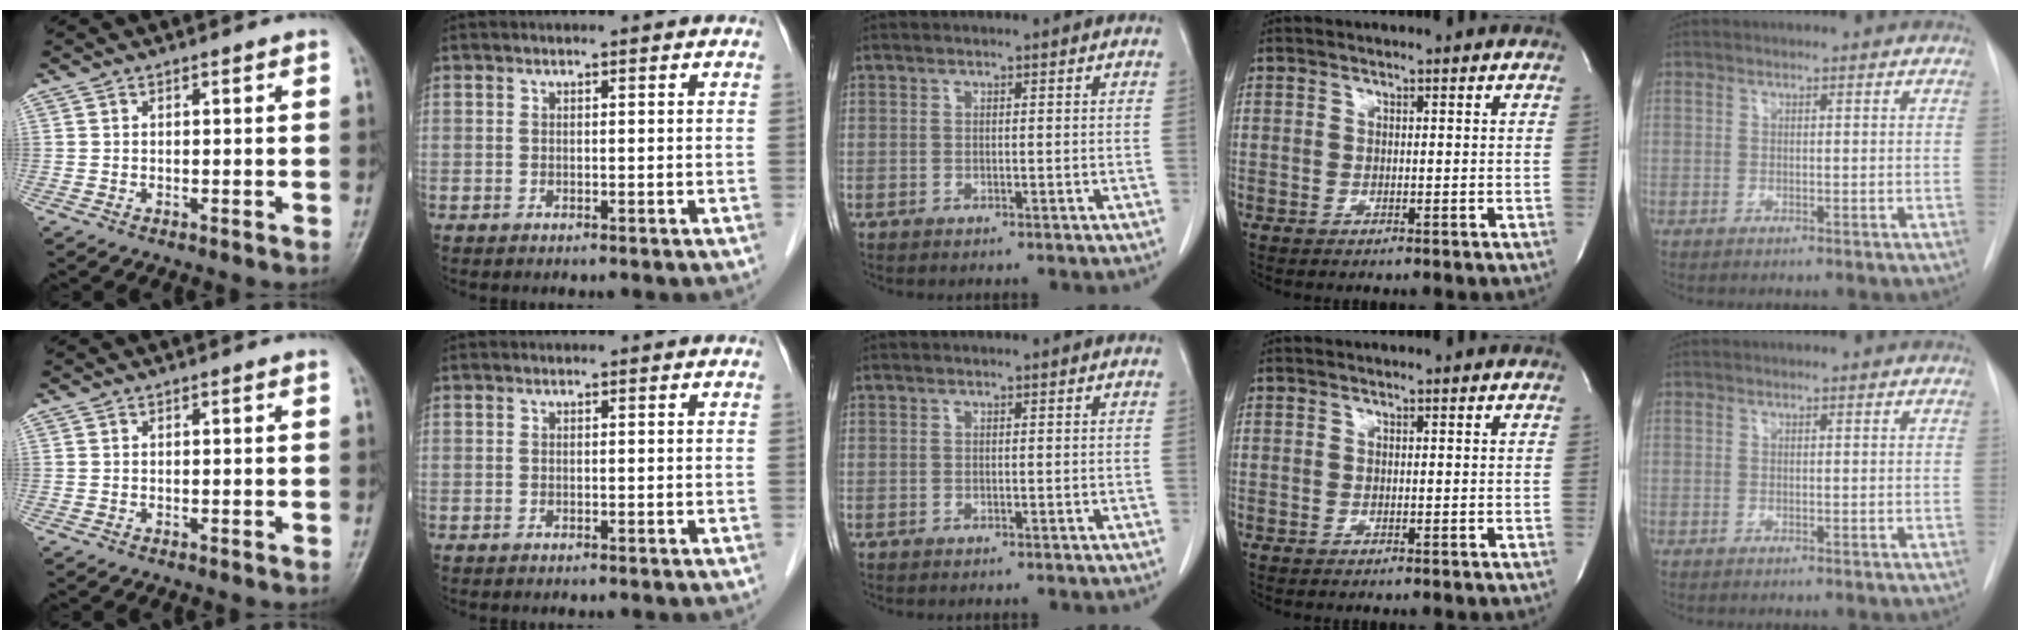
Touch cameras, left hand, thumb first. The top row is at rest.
{}